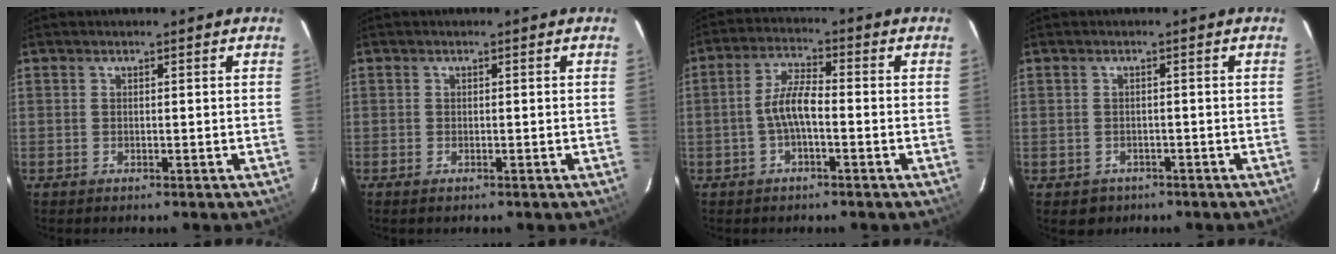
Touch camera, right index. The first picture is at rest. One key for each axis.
{"total": 0.7, "fx": -0.5, "fy": 0.3, "fz": 0.4, "tx": -0.007, "ty": -0.002, "tz": -0.009}
{"total": 5.5, "fx": -1.6, "fy": 1.5, "fz": 5.1, "tx": -0.106, "ty": 0.013, "tz": -0.030}
{"total": 3.0, "fx": -1.4, "fy": 2.6, "fz": 0.4, "tx": -0.012, "ty": 0.003, "tz": -0.014}